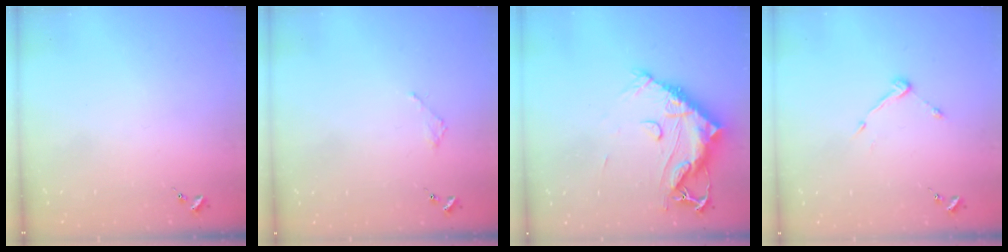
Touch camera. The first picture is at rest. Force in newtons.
{"total": 1.8, "press": 1.8, "slide": 0.2}
{"total": 14.9, "press": 14.8, "slide": 1.4}
{"total": 6.5, "press": 6.5, "slide": 0.6}